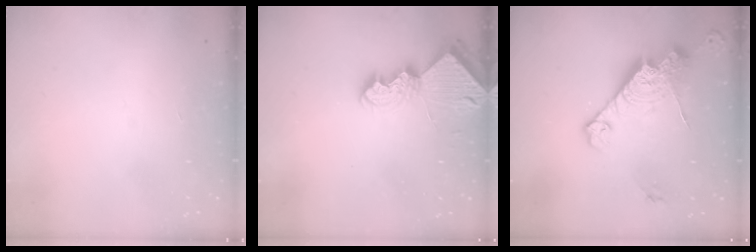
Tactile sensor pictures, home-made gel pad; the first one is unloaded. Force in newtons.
{"total": 7.8, "press": 7.7, "slide": 0.7}
{"total": 16.6, "press": 16.5, "slide": 1.4}